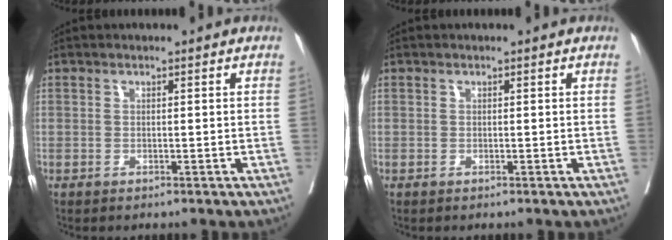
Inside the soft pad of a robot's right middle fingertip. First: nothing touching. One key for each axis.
{"total": 0.0}